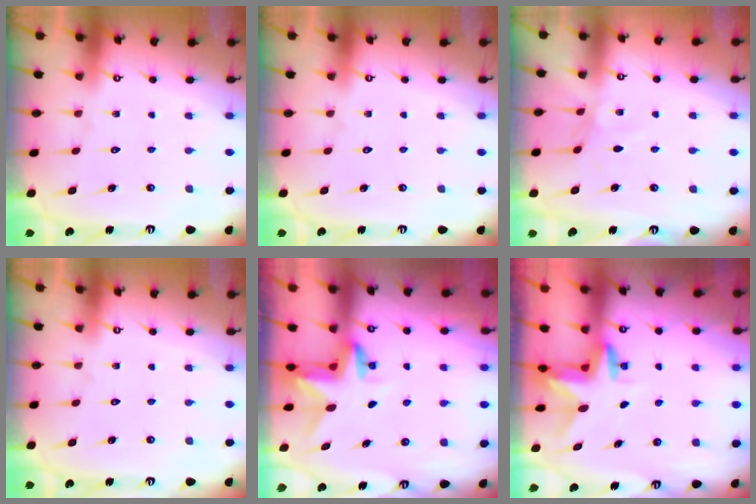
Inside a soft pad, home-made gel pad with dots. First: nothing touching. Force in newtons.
{"total": 0.0}
{"total": 2.1, "press": 2.1, "slide": 0.5}
{"total": 0.0}
{"total": 2.9, "press": 2.9, "slide": 0.2}
{"total": 2.8, "press": 2.8, "slide": 0.1}